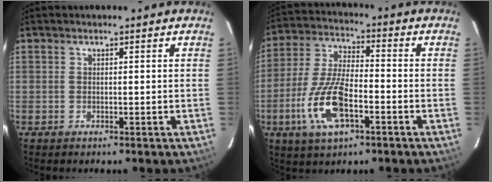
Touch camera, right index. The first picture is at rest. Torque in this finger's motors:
{"motor_torque": [1.61, -0.53, 0.67, 0.11]}